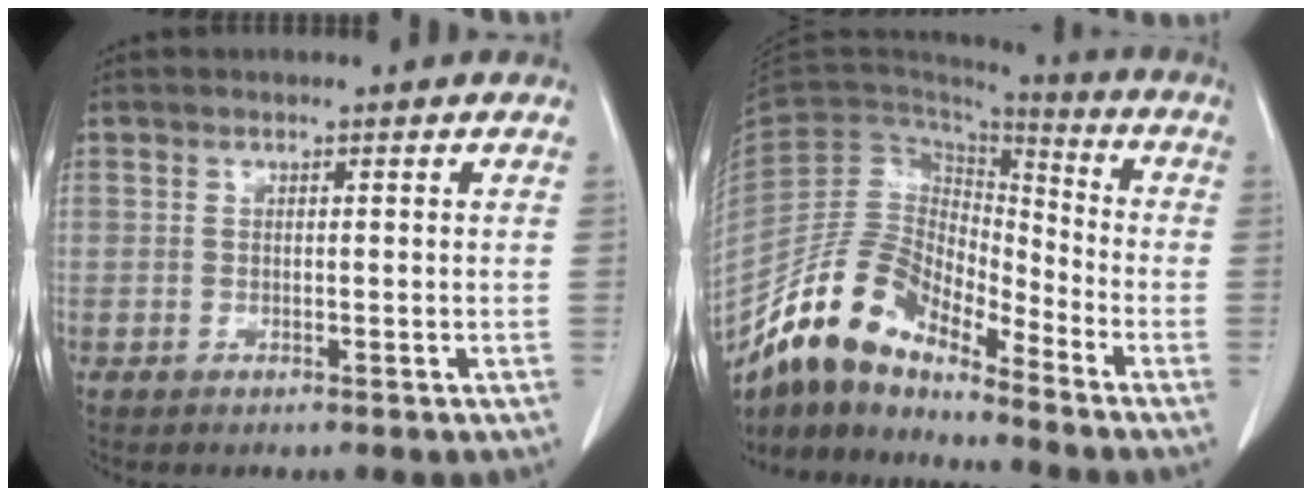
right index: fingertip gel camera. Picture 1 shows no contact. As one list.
[{"total": 12.5, "force": [-10.6, 4.2, 5.0], "torque": [-0.097, 0.040, -0.201]}]